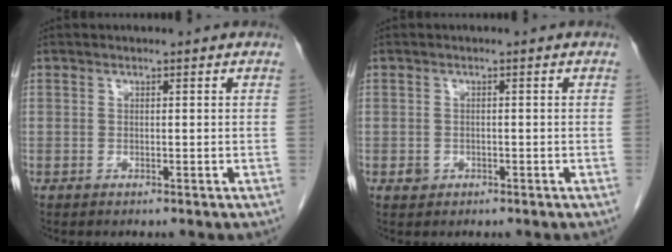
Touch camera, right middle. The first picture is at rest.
{"total": 1.3, "force": [-0.5, 1.2, 0.4], "torque": [-0.004, 0.004, -0.004]}